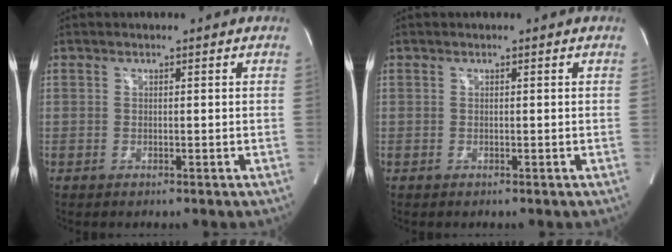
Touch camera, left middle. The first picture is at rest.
{"total": 0.0}